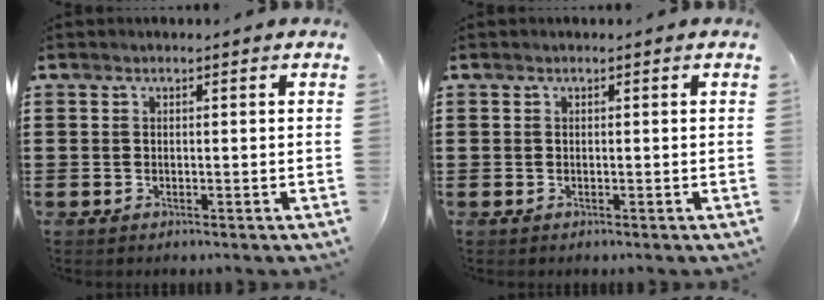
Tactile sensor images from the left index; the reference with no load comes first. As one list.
[{"total": 0.0}]